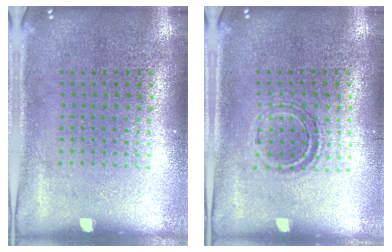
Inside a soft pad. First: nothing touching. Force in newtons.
{"total": 1.1, "press": 1.0, "slide": 0.5}